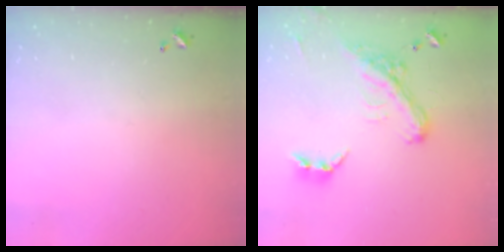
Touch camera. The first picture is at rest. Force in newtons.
{"total": 6.3, "press": 6.0, "slide": 1.8}